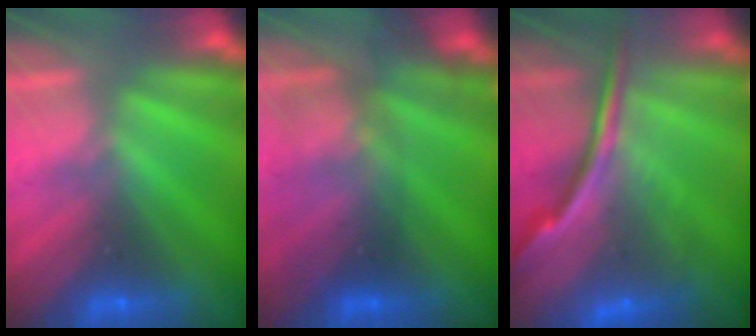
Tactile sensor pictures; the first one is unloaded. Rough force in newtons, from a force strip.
{"total": 2.7}
{"total": 5.8}